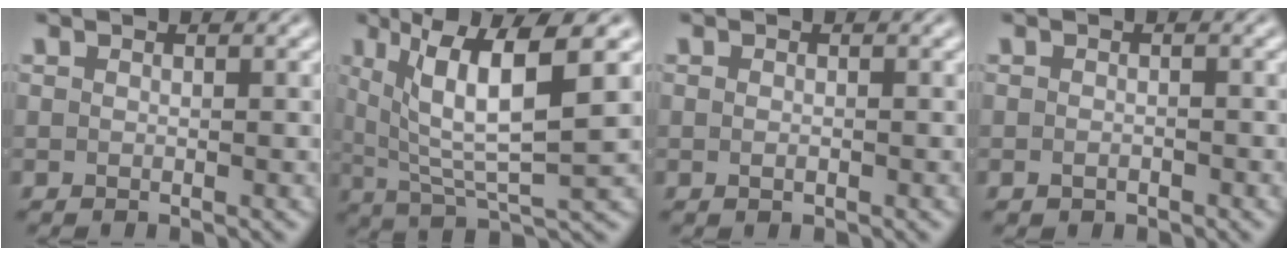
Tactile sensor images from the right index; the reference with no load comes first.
{"total": 8.5, "force": [2.1, 3.3, 7.6], "torque": [-0.125, -0.005, 0.046]}
{"total": 0.6, "force": [-0.3, -0.3, 0.4], "torque": [-0.008, -0.008, 0.001]}
{"total": 0.9, "force": [-0.8, 0.2, 0.3], "torque": [-0.010, -0.010, -0.008]}